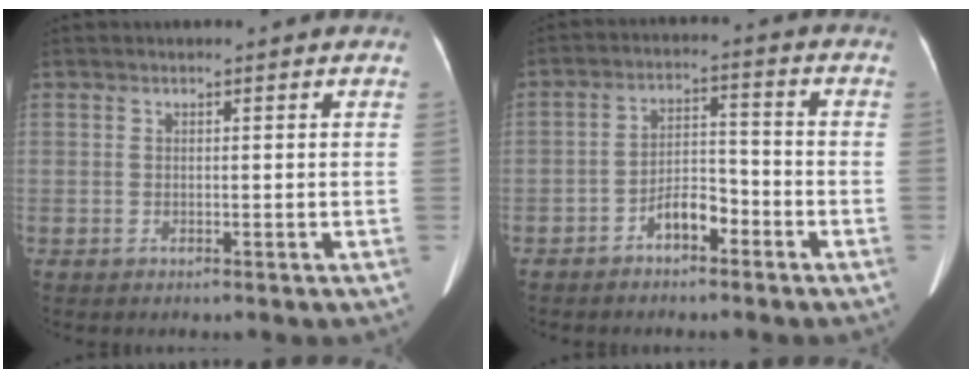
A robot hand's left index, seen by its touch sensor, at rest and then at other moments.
{"total": 5.1, "force": [-3.2, 2.1, 3.3], "torque": [-0.064, 0.017, -0.056]}